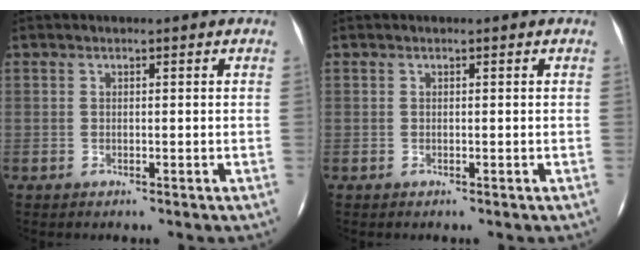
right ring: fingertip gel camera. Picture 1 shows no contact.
{"total": 0.0}